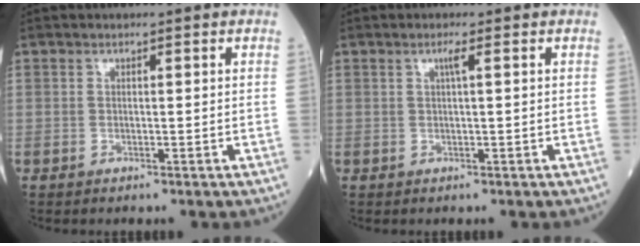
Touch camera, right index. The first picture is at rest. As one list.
[{"total": 1.2, "force": [0.4, -0.2, 1.1], "torque": [-0.022, 0.001, 0.006]}]